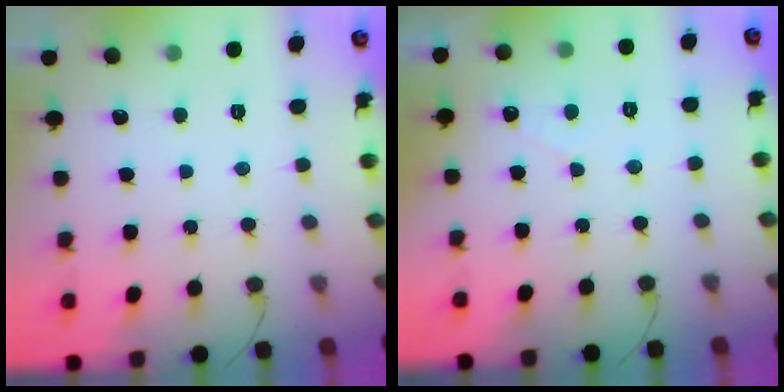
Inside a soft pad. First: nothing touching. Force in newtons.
{"total": 1.6, "press": 1.6, "slide": 0.2}